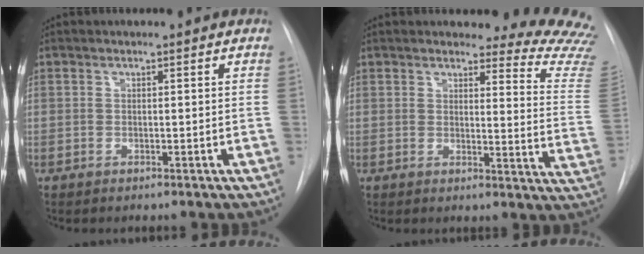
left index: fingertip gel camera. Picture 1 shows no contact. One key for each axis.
{"total": 14.9, "fx": 14.6, "fy": 1.6, "fz": 2.8, "tx": 0.002, "ty": -0.144, "tz": 0.122}